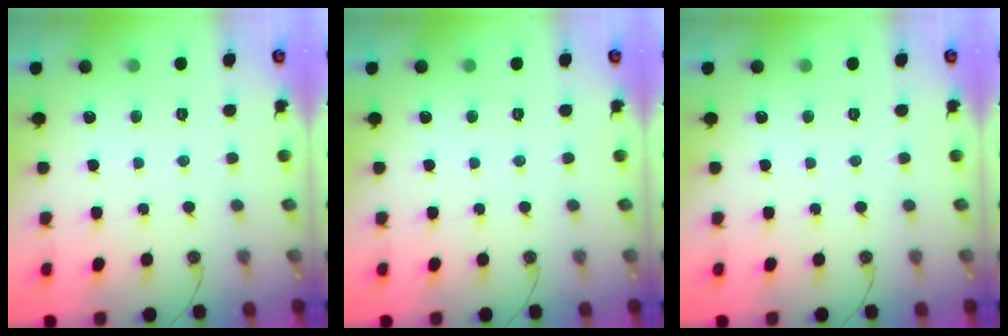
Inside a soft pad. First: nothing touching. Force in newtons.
{"total": 0.0}
{"total": 0.0}